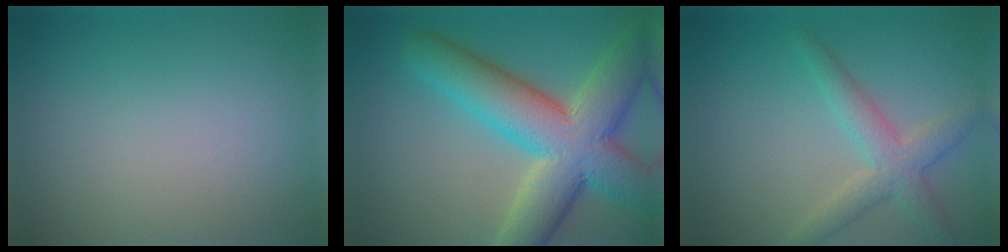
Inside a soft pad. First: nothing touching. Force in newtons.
{"total": 11.5, "press": 11.5, "slide": 0.8}
{"total": 3.5, "press": 3.5, "slide": 0.2}